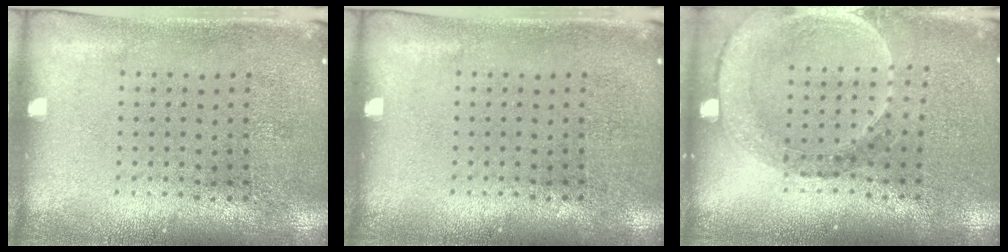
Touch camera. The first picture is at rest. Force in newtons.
{"total": 0.0}
{"total": 1.5, "press": 1.5, "slide": 0.3}